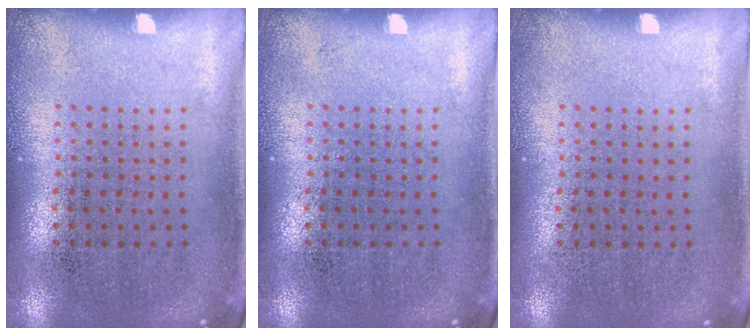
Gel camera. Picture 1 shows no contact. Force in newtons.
{"total": 0.0}
{"total": 0.0}